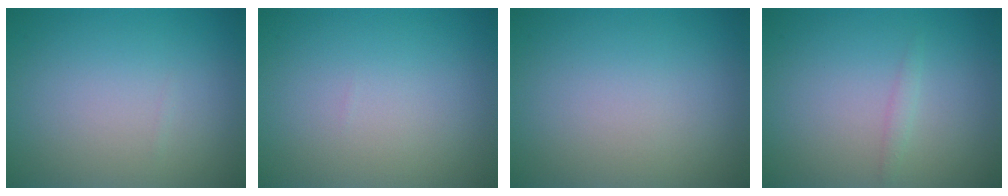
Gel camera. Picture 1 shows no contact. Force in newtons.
{"total": 0.0}
{"total": 0.0}
{"total": 0.7, "press": 0.7, "slide": 0.1}